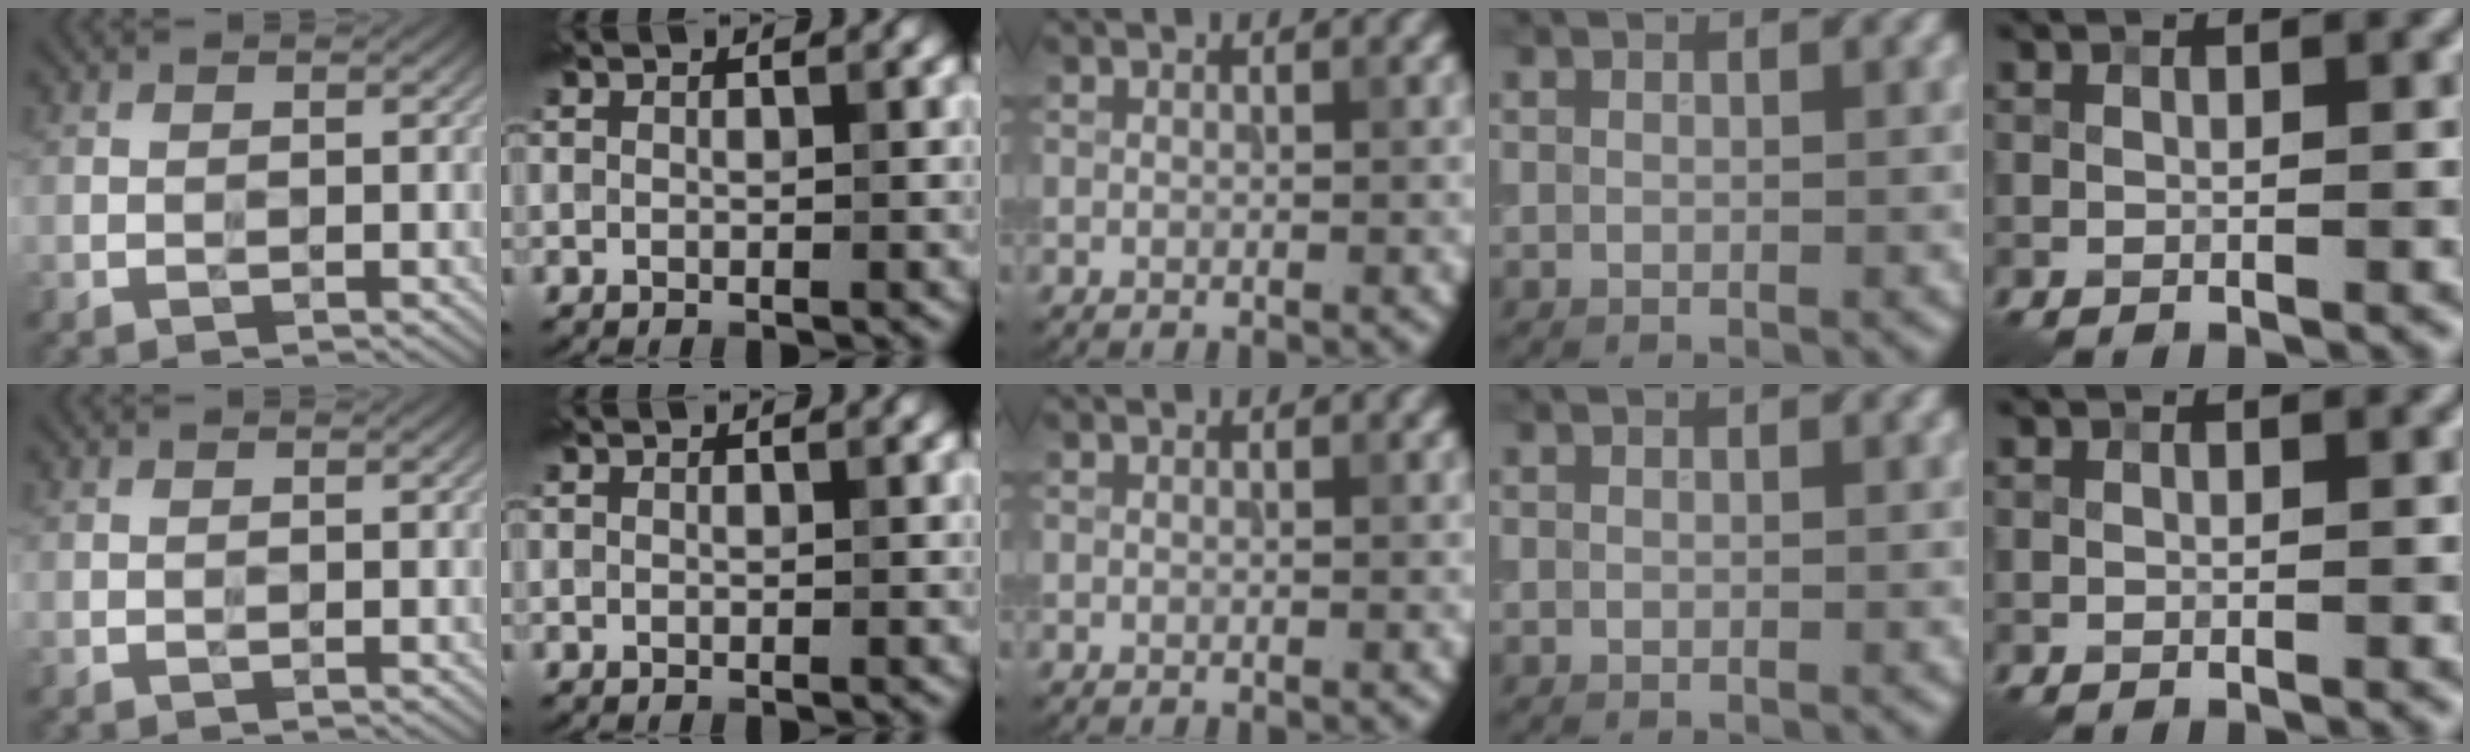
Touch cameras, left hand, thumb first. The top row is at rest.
{}